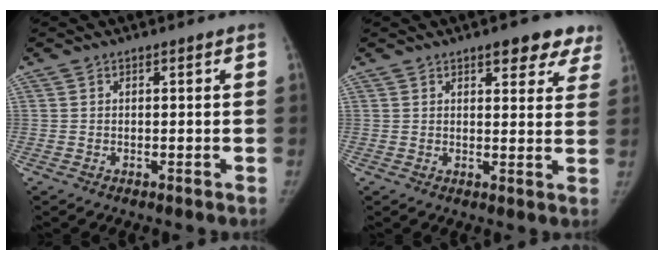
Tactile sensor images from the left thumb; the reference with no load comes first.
{"total": 8.5, "force": [5.8, 3.5, 5.1], "torque": [-0.019, -0.024, 0.065]}